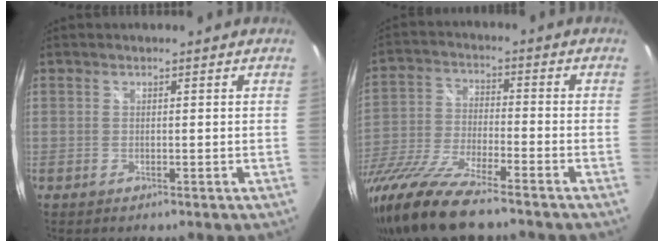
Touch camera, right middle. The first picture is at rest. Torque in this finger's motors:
{"motor_torque": [1.12, -1.02, 0.96, 0.21]}